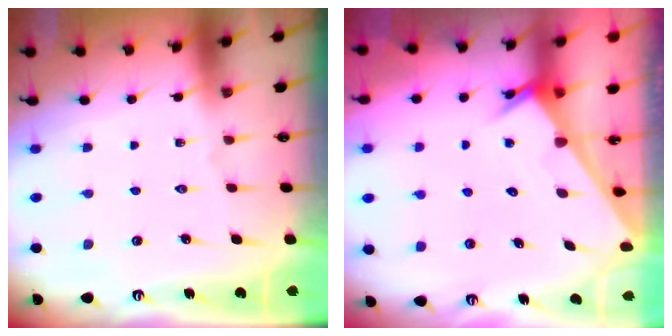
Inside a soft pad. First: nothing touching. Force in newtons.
{"total": 2.5, "press": 2.5, "slide": 0.1}